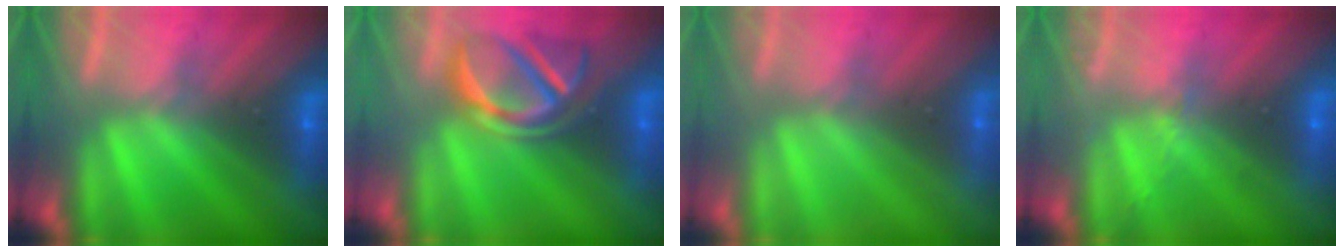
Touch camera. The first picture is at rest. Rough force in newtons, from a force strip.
{"total": 4.0}
{"total": 2.9}
{"total": 2.0}